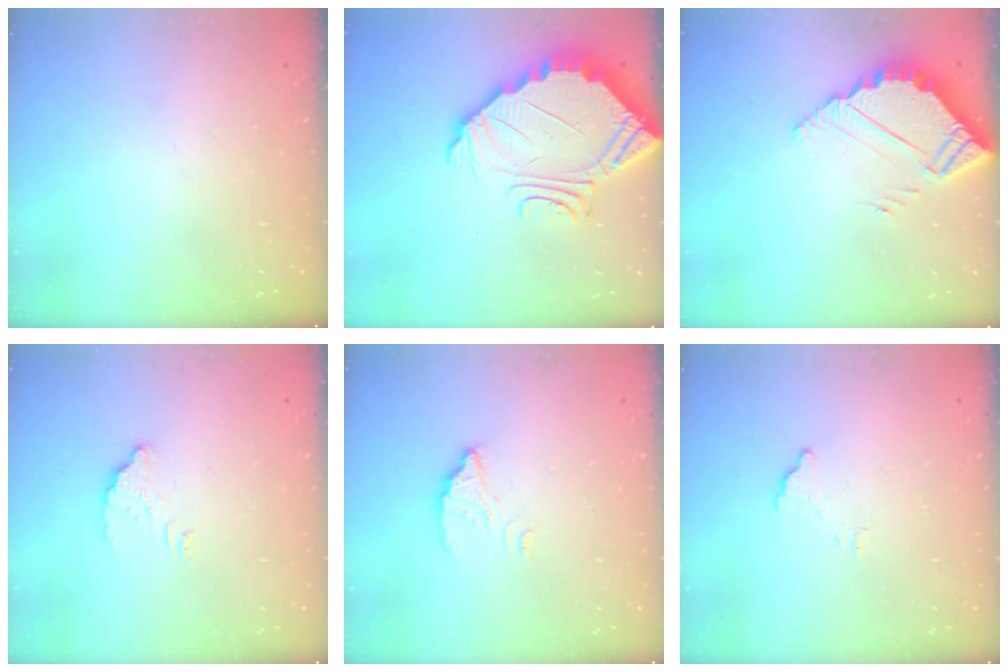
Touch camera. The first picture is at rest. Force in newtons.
{"total": 9.7, "press": 9.7, "slide": 0.8}
{"total": 4.7, "press": 4.7, "slide": 0.3}
{"total": 2.7, "press": 2.7, "slide": 0.2}
{"total": 2.8, "press": 2.8, "slide": 0.2}
{"total": 4.0, "press": 4.0, "slide": 0.2}